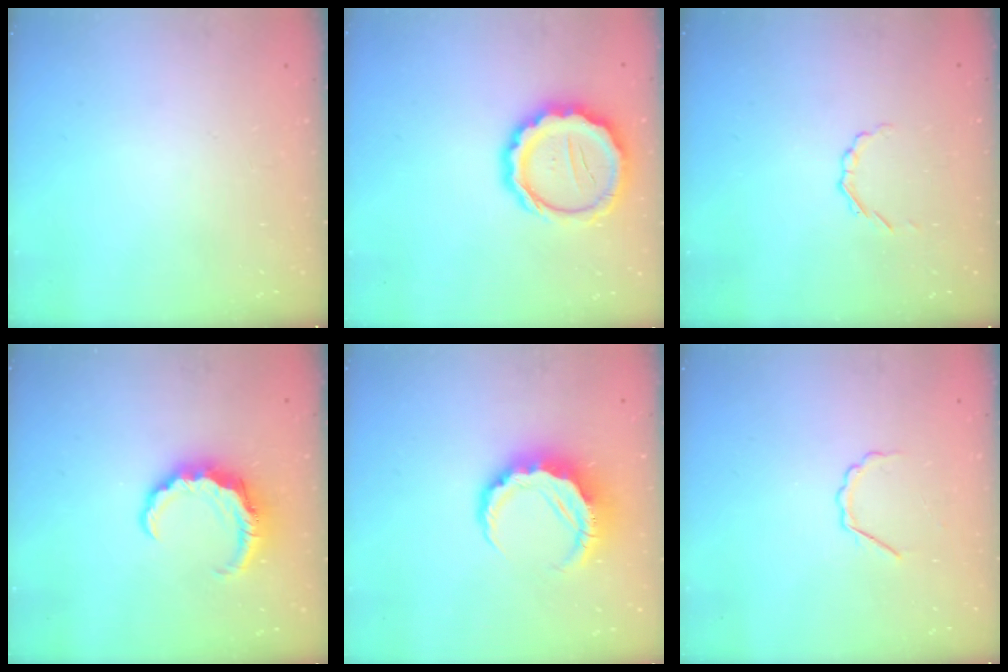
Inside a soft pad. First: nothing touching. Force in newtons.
{"total": 13.2, "press": 12.9, "slide": 2.8}
{"total": 1.7, "press": 1.6, "slide": 0.6}
{"total": 7.7, "press": 7.6, "slide": 1.1}
{"total": 9.1, "press": 9.0, "slide": 1.6}
{"total": 3.6, "press": 3.5, "slide": 0.8}